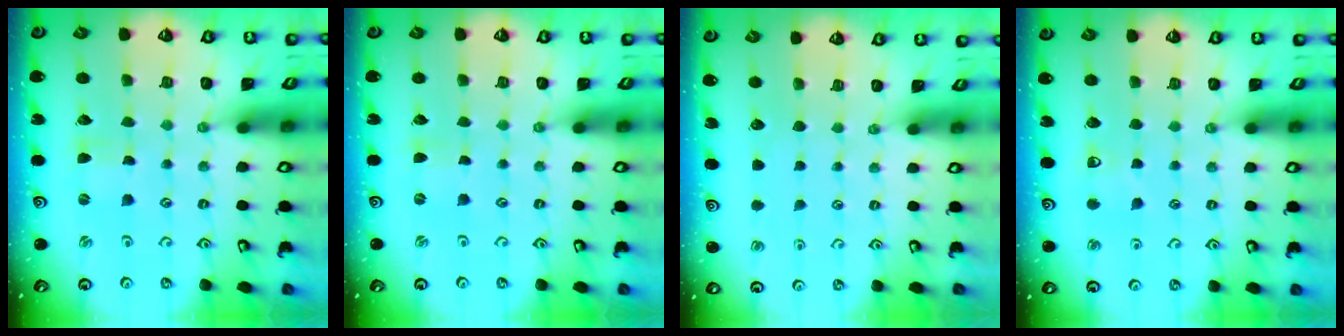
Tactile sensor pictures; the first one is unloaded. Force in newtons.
{"total": 0.0}
{"total": 0.0}
{"total": 4.5, "press": 4.4, "slide": 0.7}